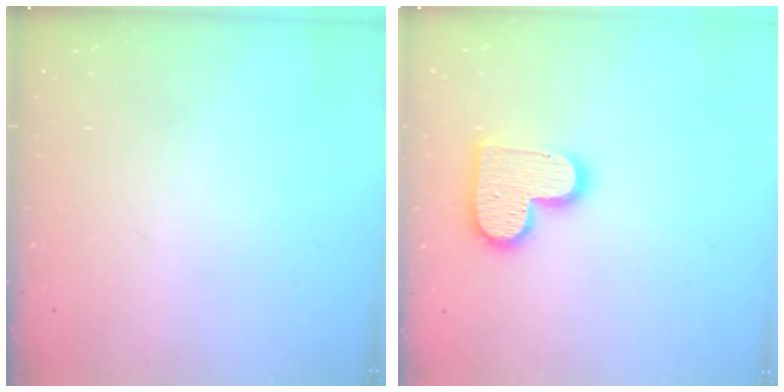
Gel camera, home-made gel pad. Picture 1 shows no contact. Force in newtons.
{"total": 14.2, "press": 14.2, "slide": 1.1}